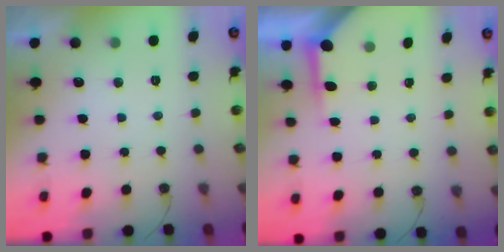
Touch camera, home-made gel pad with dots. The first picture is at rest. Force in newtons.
{"total": 3.7, "press": 3.7, "slide": 0.5}